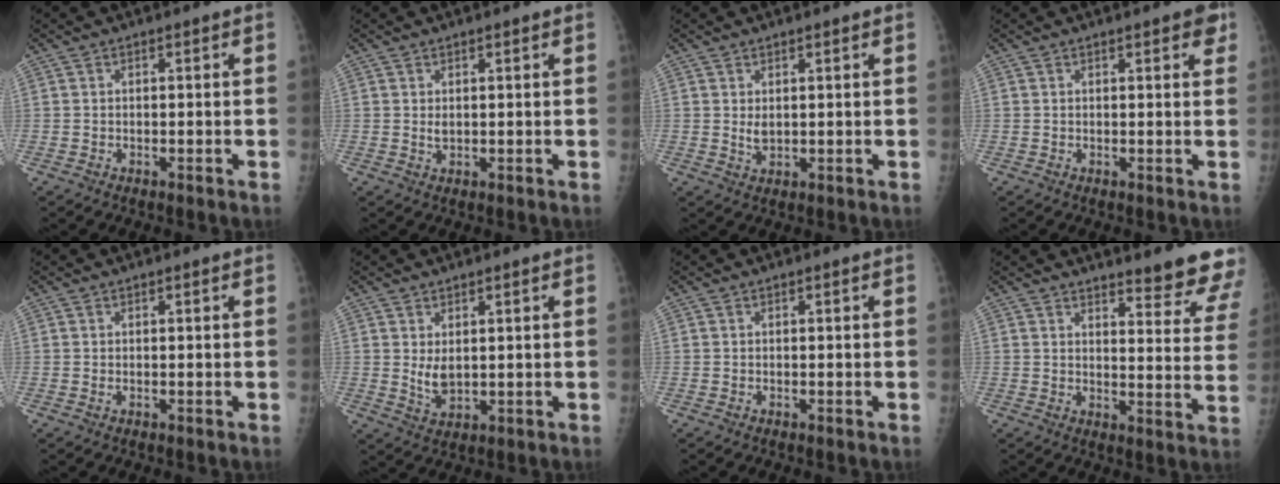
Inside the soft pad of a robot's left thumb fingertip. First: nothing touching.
{"total": 1.6, "force": [0.8, 0.7, 1.2], "torque": [-0.021, -0.005, 0.016]}
{"total": 2.4, "force": [1.0, 1.1, 1.8], "torque": [-0.029, -0.011, 0.021]}
{"total": 3.5, "force": [2.0, 1.2, 2.7], "torque": [-0.021, -0.003, 0.019]}
{"total": 0.7, "force": [0.4, 0.2, 0.5], "torque": [-0.013, 0.005, 0.006]}
{"total": 4.1, "force": [1.4, 2.1, 3.3], "torque": [-0.053, -0.019, 0.032]}
{"total": 0.0}
{"total": 13.1, "force": [11.8, 1.9, 5.6], "torque": [-0.039, -0.101, 0.131]}